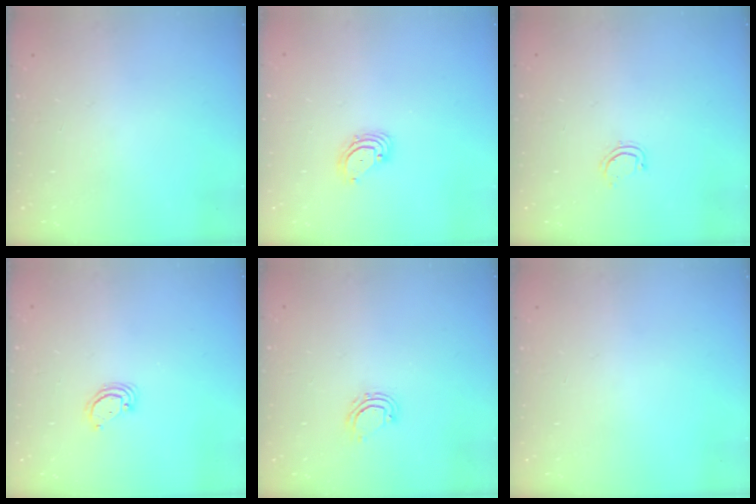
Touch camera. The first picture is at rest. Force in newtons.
{"total": 3.6, "press": 3.6, "slide": 0.3}
{"total": 4.3, "press": 4.2, "slide": 1.0}
{"total": 3.4, "press": 3.4, "slide": 0.3}
{"total": 4.5, "press": 4.5, "slide": 0.2}
{"total": 0.0}